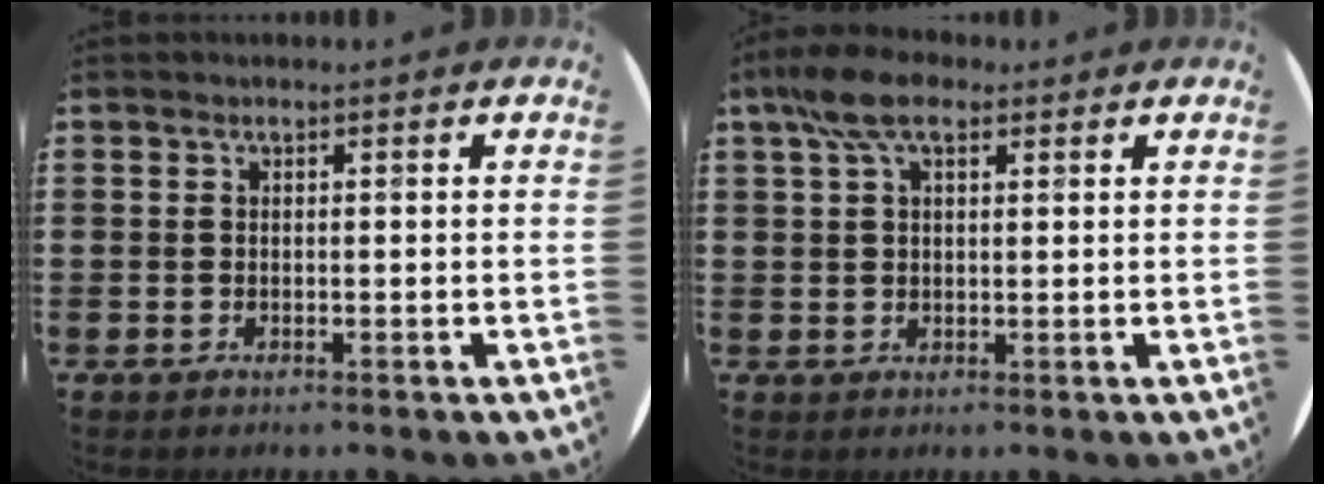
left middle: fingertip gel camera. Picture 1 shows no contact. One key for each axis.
{"total": 6.2, "fx": 3.7, "fy": 3.0, "fz": 4.0, "tx": -0.088, "ty": 0.010, "tz": 0.069}